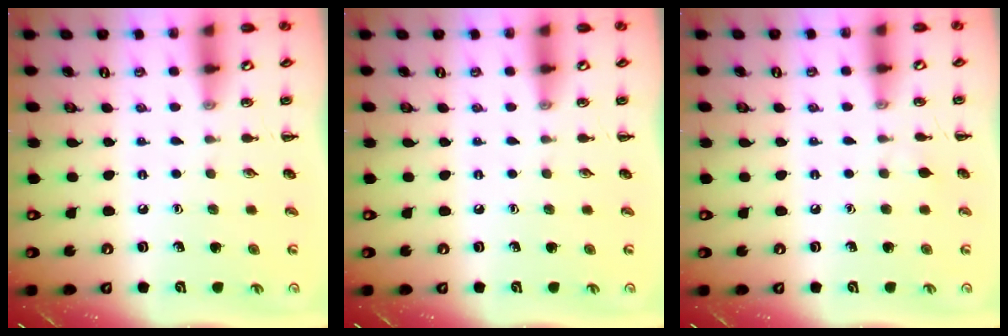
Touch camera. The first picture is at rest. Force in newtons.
{"total": 0.0}
{"total": 2.7, "press": 2.5, "slide": 1.0}